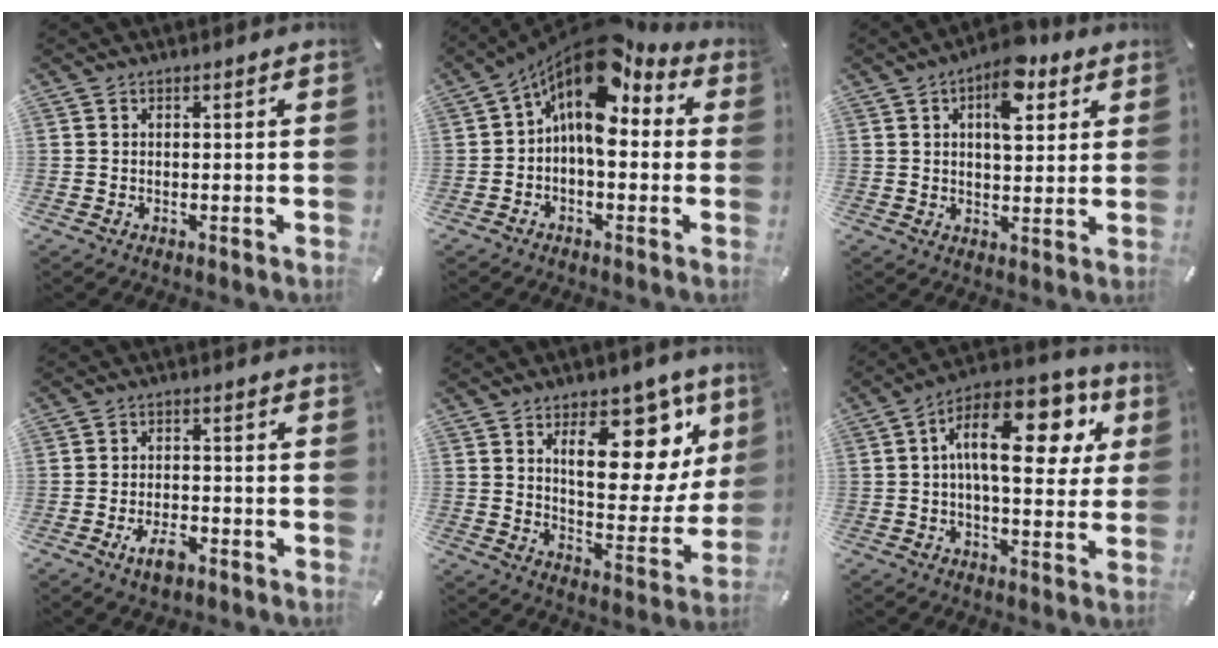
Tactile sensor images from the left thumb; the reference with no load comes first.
{"total": 13.1, "force": [5.4, 6.4, 10.1], "torque": [-0.189, -0.046, 0.089]}
{"total": 10.4, "force": [4.8, 5.6, 7.3], "torque": [-0.097, -0.015, 0.079]}
{"total": 5.7, "force": [-3.1, 2.7, 3.9], "torque": [-0.078, 0.013, -0.058]}
{"total": 19.5, "force": [9.7, 10.6, 13.1], "torque": [-0.159, -0.065, 0.158]}
{"total": 18.5, "force": [5.9, 9.4, 14.9], "torque": [-0.235, -0.024, 0.096]}